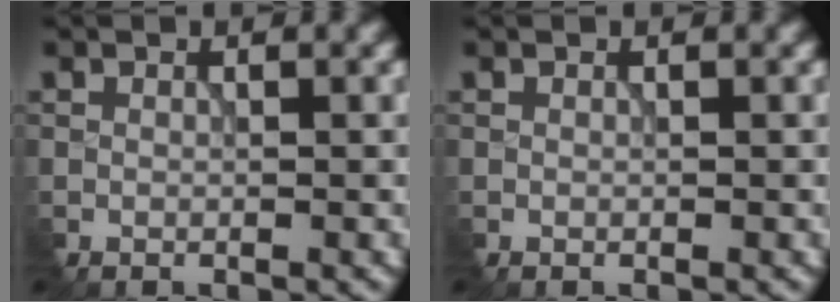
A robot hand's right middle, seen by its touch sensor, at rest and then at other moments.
{"total": 0.0}